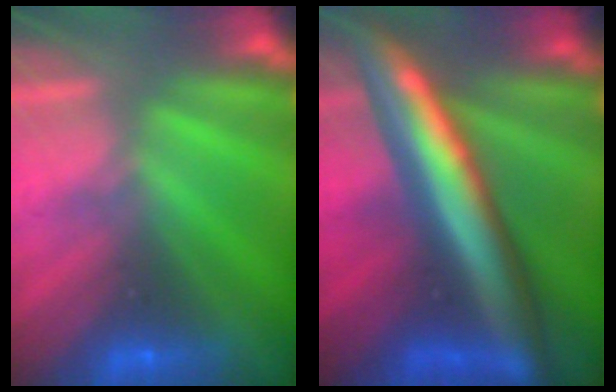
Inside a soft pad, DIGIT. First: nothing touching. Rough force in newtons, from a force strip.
{"total": 6.3}